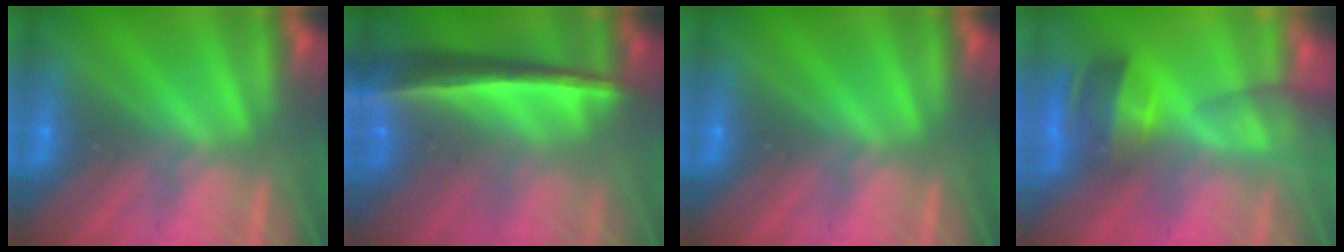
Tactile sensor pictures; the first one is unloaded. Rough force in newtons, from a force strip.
{"total": 7.1}
{"total": 0.0}
{"total": 10.3}